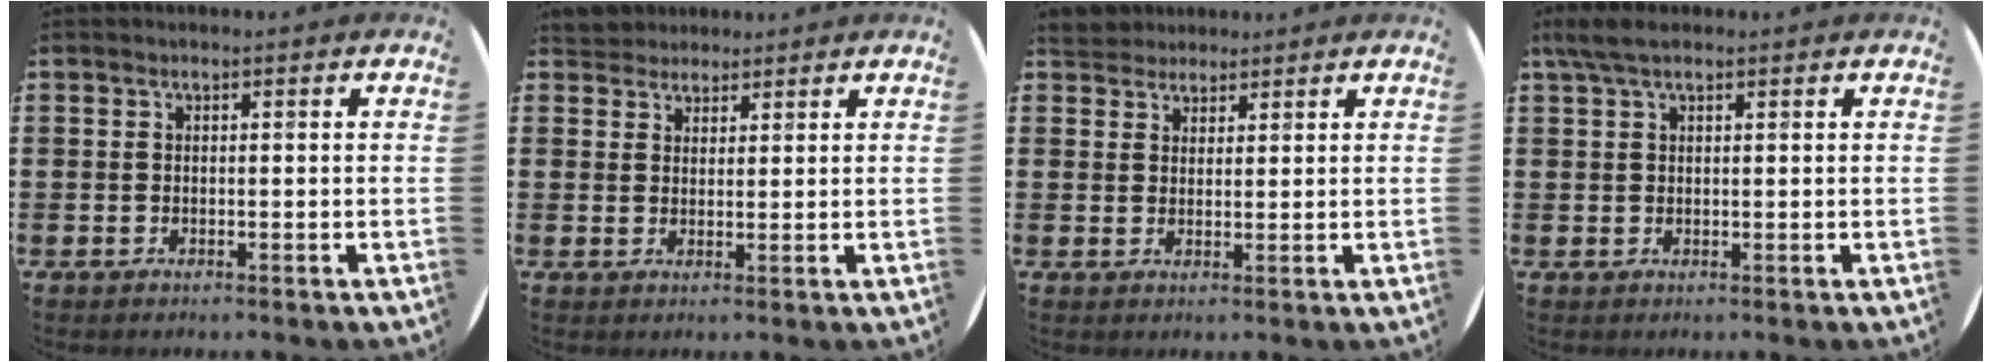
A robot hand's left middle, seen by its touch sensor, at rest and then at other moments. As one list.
[{"total": 2.9, "force": [2.7, 1.2, -0.4], "torque": [0.000, 0.001, 0.052]}, {"total": 3.2, "force": [3.0, 1.2, -0.3], "torque": [-0.004, 0.001, 0.059]}, {"total": 2.7, "force": [1.8, 0.8, 1.8], "torque": [-0.037, 0.006, 0.033]}]